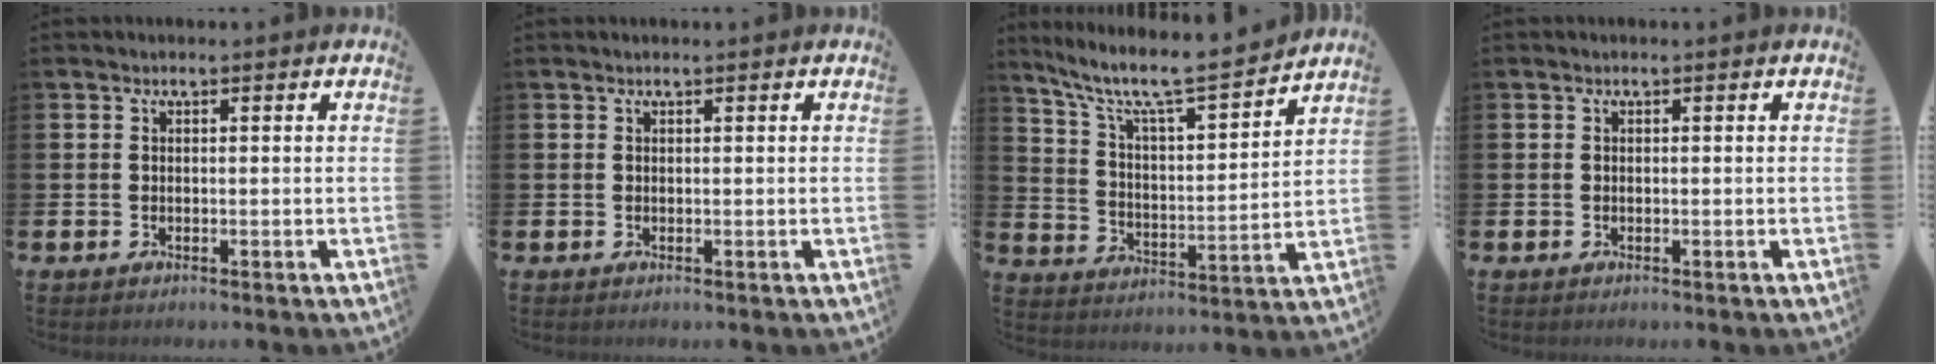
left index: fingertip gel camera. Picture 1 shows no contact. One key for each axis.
{"total": 0.0}
{"total": 8.8, "fx": 7.6, "fy": 1.1, "fz": 4.3, "tx": -0.116, "ty": -0.053, "tz": 0.125}
{"total": 0.0}